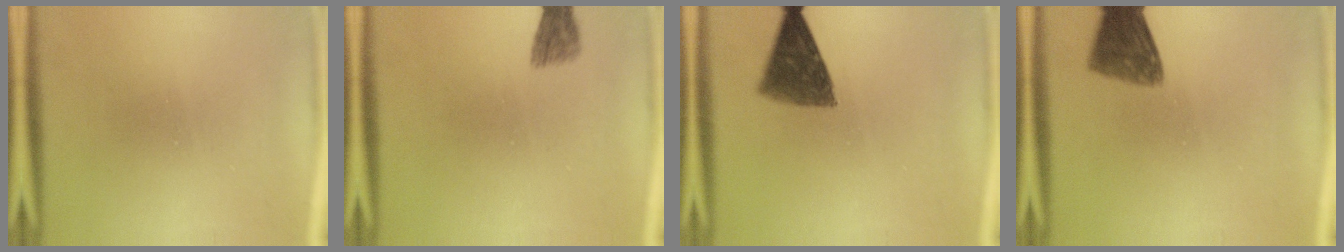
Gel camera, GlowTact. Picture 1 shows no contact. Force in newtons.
{"total": 1.8}
{"total": 9.2}
{"total": 7.8}